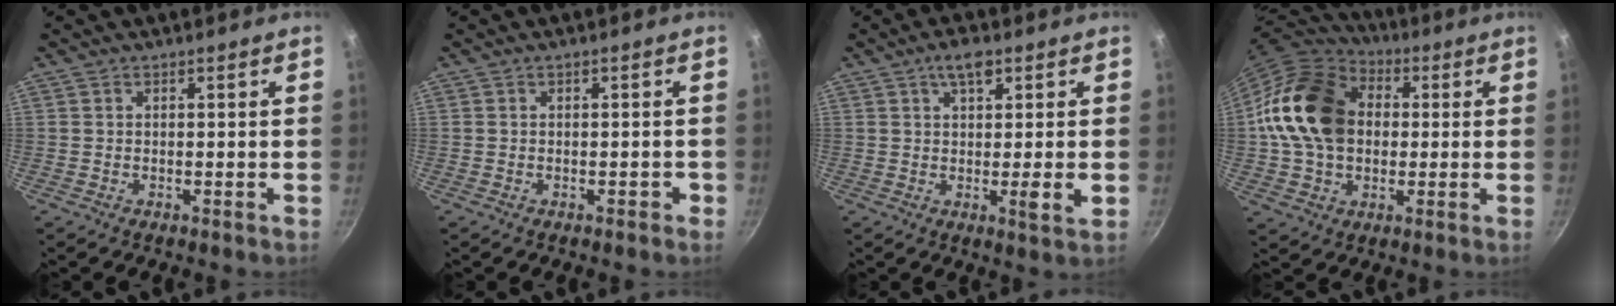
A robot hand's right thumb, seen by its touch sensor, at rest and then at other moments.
{"total": 1.2, "force": [-0.6, 0.7, 0.8], "torque": [0.001, 0.012, -0.006]}
{"total": 6.8, "force": [1.8, 2.0, 6.3], "torque": [-0.091, -0.008, 0.021]}
{"total": 20.2, "force": [2.0, 15.1, 13.3], "torque": [-0.224, 0.032, 0.028]}